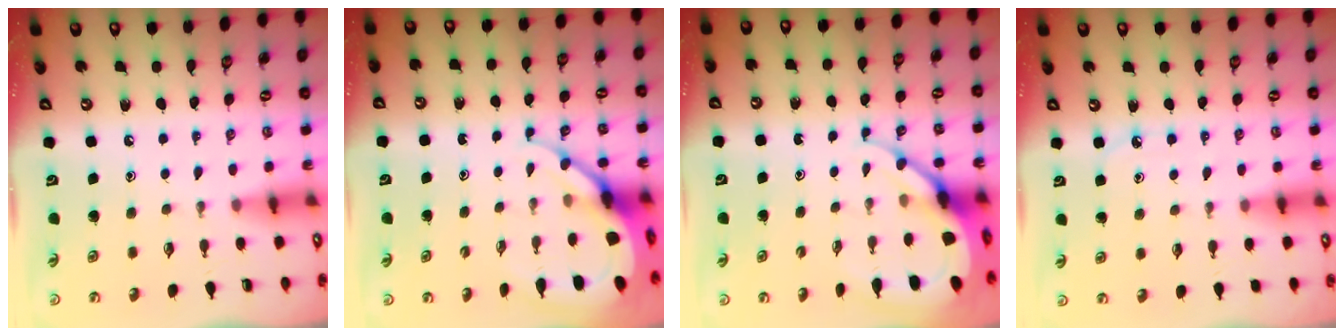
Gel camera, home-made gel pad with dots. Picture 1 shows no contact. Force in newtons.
{"total": 7.9, "press": 7.9, "slide": 0.9}
{"total": 7.9, "press": 7.9, "slide": 0.9}
{"total": 4.3, "press": 4.3, "slide": 0.3}